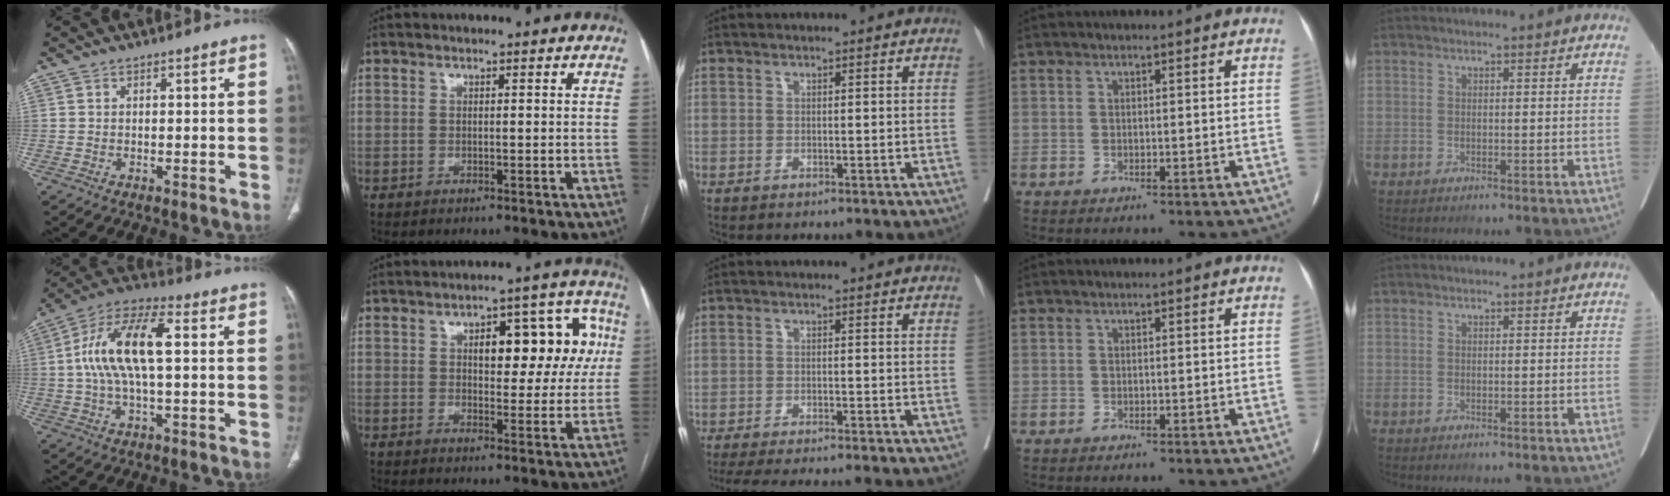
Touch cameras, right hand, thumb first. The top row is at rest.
{"thumb": {"total": 14.7, "force": [1.5, 5.8, 13.4], "torque": [-0.271, 0.032, 0.022]}, "index": {"total": 12.0, "force": [3.1, 5.5, 10.2], "torque": [-0.116, 0.039, 0.042]}, "middle": {"total": 15.6, "force": [-14.1, 0.6, 6.7], "torque": [-0.100, -0.031, -0.193]}}